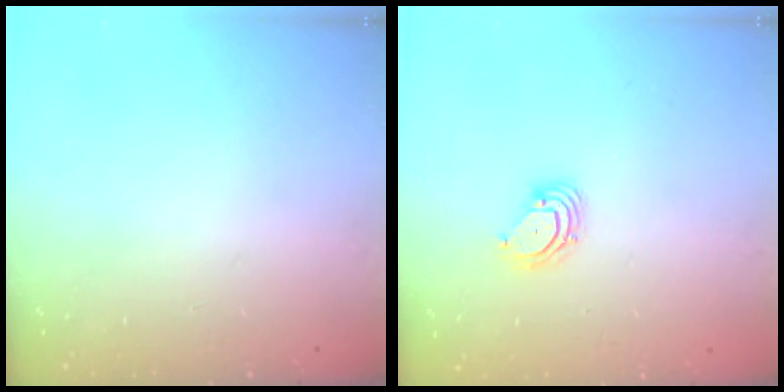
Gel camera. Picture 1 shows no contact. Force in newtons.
{"total": 3.3, "press": 3.3, "slide": 0.3}